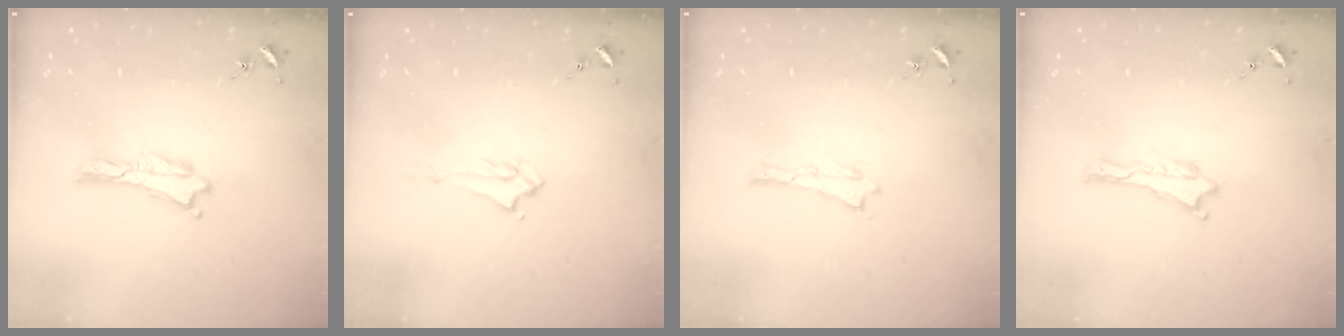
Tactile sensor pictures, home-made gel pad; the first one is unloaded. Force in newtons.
{"total": 1.4, "press": 1.4, "slide": 0.3}
{"total": 0.0}
{"total": 0.0}